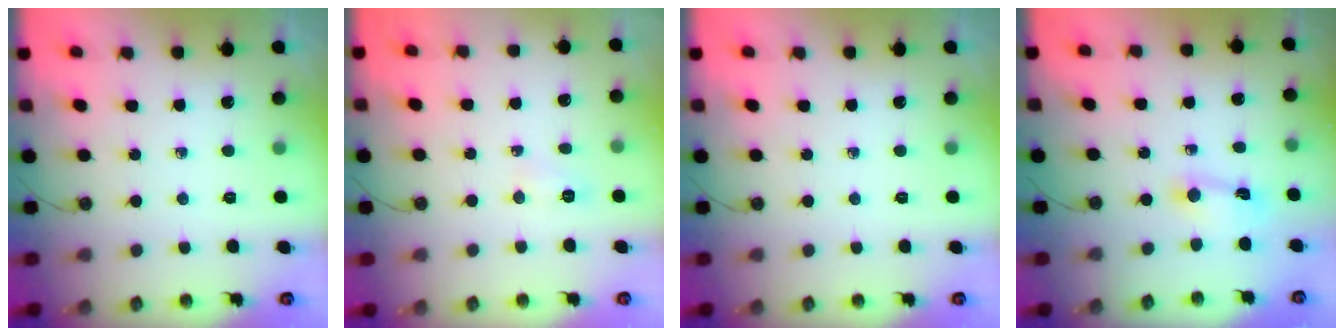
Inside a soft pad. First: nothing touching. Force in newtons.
{"total": 9.1, "press": 5.0, "slide": 7.5}
{"total": 0.0}
{"total": 2.4, "press": 2.4, "slide": 0.3}